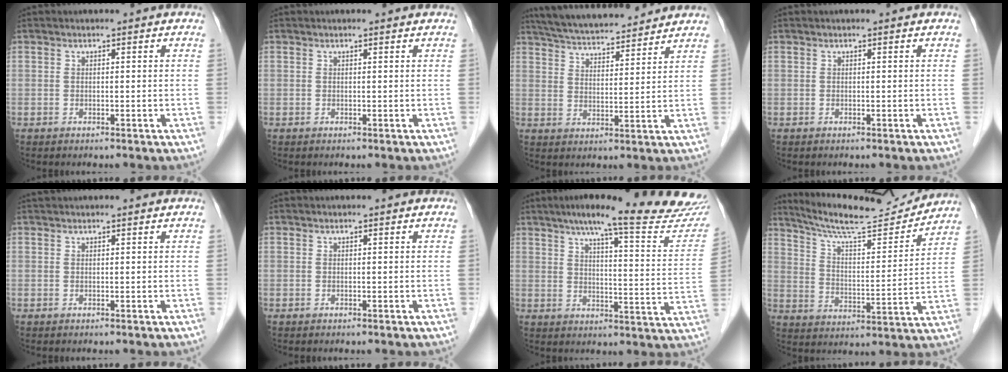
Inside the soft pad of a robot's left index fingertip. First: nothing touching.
{"total": 0.6, "force": [0.5, 0.0, 0.2], "torque": [-0.010, 0.003, 0.006]}
{"total": 14.8, "force": [13.6, 2.2, 5.5], "torque": [-0.098, 0.028, 0.213]}
{"total": 0.0}
{"total": 1.5, "force": [1.5, 0.1, 0.4], "torque": [-0.007, 0.019, 0.027]}
{"total": 0.0}
{"total": 24.0, "force": [20.8, 1.3, 12.0], "torque": [-0.165, -0.047, 0.254]}
{"total": 16.2, "force": [15.4, 0.8, 4.9], "torque": [-0.091, -0.011, 0.239]}